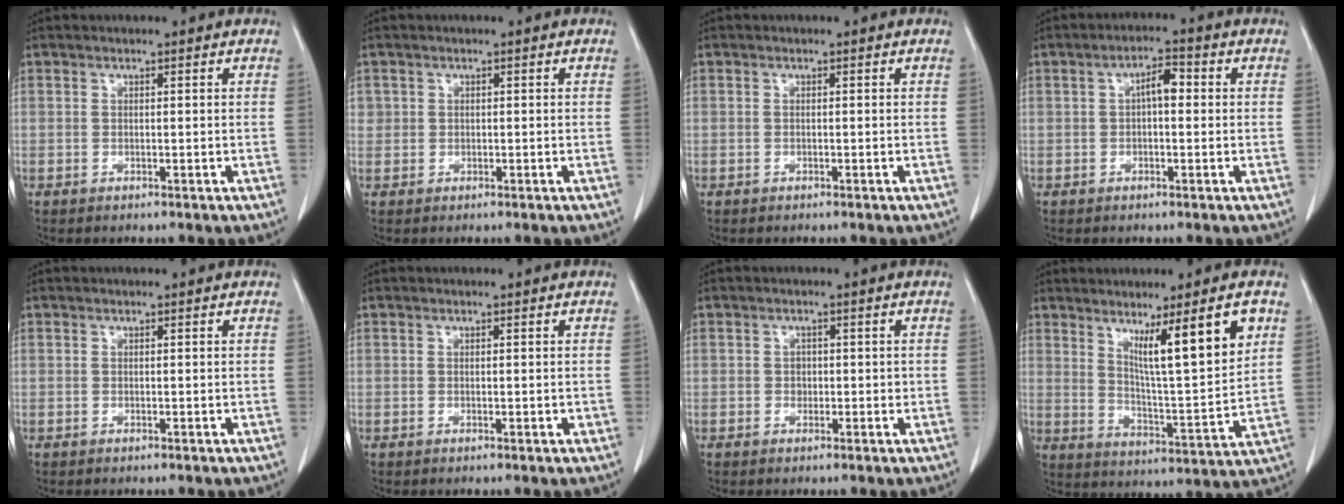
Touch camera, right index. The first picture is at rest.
{"total": 1.2, "force": [0.4, 1.2, 0.1], "torque": [0.015, 0.005, 0.006]}
{"total": 0.0}
{"total": 3.6, "force": [0.4, 1.3, 3.3], "torque": [-0.055, 0.015, 0.004]}
{"total": 0.0}
{"total": 0.5, "force": [0.0, 0.1, 0.5], "torque": [-0.015, -0.003, 0.002]}
{"total": 1.4, "force": [0.1, 1.2, 0.6], "torque": [-0.003, 0.005, 0.004]}
{"total": 12.5, "force": [6.2, 0.2, 10.8], "torque": [-0.174, -0.019, 0.105]}